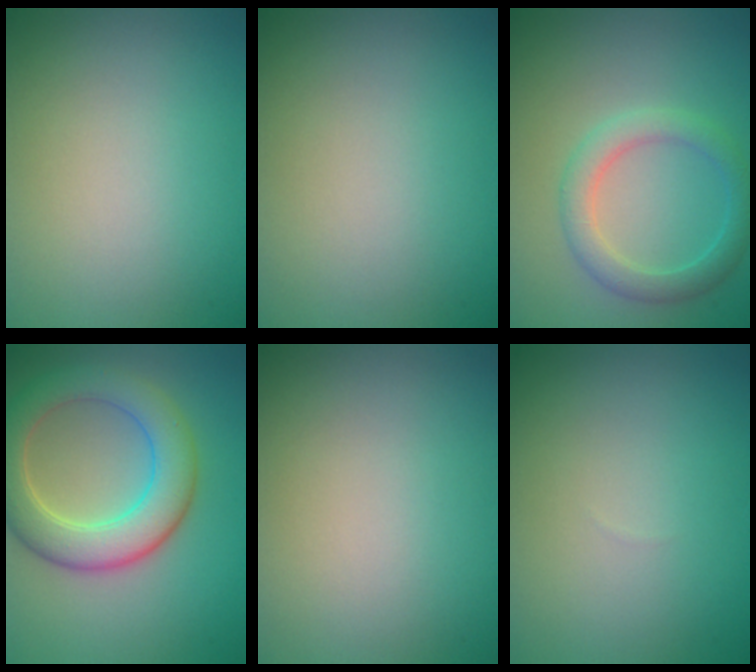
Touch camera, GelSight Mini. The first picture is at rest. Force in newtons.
{"total": 0.0}
{"total": 3.0, "press": 3.0, "slide": 0.2}
{"total": 6.4, "press": 6.4, "slide": 0.5}
{"total": 0.0}
{"total": 0.0}